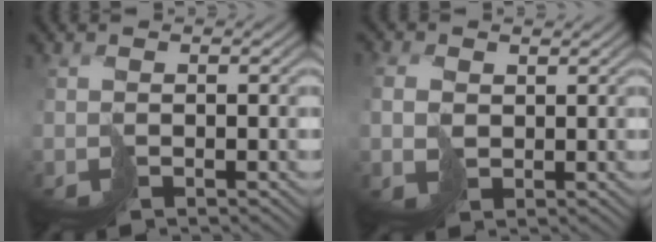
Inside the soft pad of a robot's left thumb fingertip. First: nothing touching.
{"total": 2.6, "force": [0.7, 2.2, 1.3], "torque": [-0.043, 0.002, 0.016]}